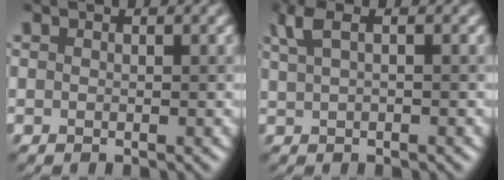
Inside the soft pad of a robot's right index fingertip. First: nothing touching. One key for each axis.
{"total": 2.4, "fx": 1.1, "fy": 0.7, "fz": 2.0, "tx": -0.038, "ty": 0.004, "tz": 0.026}